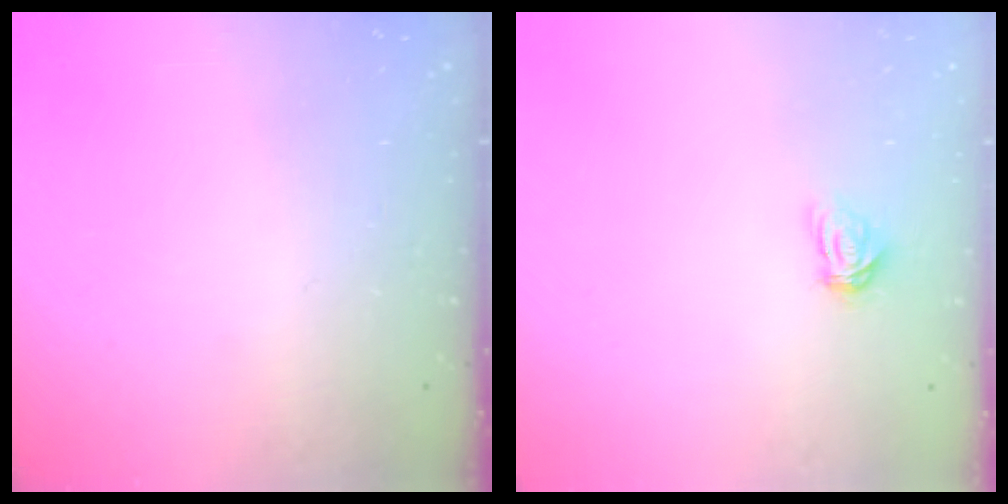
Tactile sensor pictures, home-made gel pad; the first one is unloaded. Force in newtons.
{"total": 3.5, "press": 3.5, "slide": 0.4}